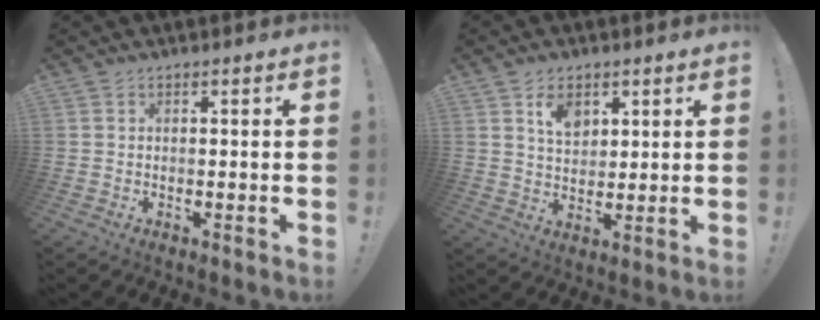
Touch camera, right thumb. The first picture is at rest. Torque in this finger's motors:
{"motor_torque": [0.94, 1.28, 0.76, 0.09, 0.02]}